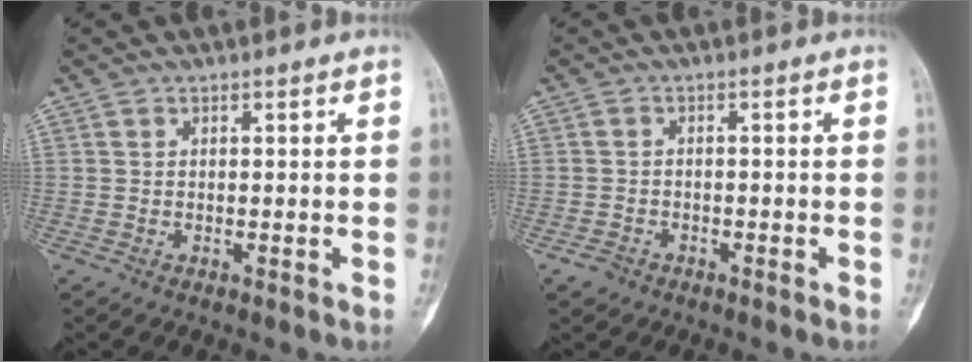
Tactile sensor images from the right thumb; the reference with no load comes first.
{"total": 2.2, "force": [-1.4, 1.6, 0.5], "torque": [-0.013, 0.008, -0.022]}